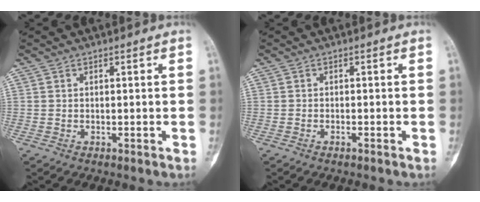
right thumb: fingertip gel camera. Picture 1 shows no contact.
{"total": 0.6, "force": [-0.5, 0.1, 0.4], "torque": [-0.008, 0.005, -0.010]}